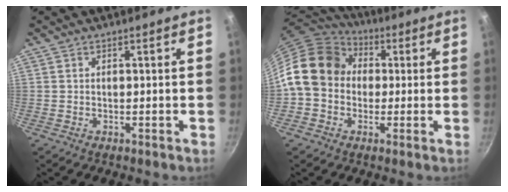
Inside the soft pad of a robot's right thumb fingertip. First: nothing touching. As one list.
[{"total": 14.9, "force": [1.3, 12.4, 8.2], "torque": [-0.119, 0.034, 0.006]}]